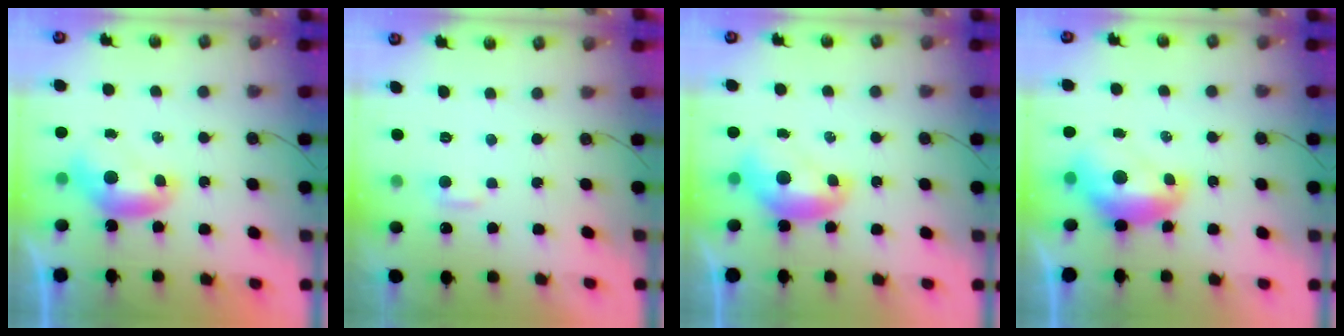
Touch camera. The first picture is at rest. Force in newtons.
{"total": 2.4, "press": 2.3, "slide": 0.5}
{"total": 1.6, "press": 1.6, "slide": 0.2}
{"total": 2.4, "press": 2.3, "slide": 0.7}